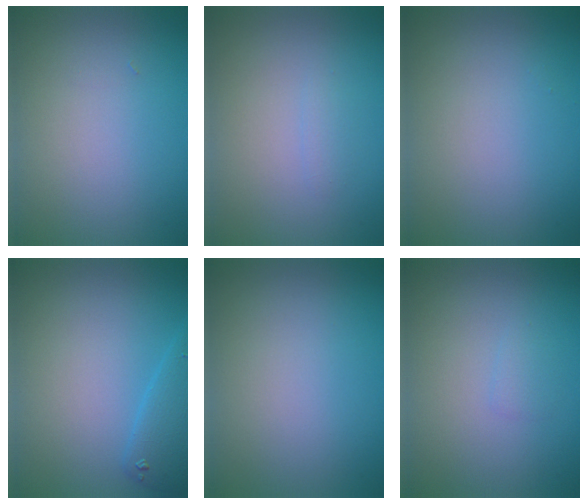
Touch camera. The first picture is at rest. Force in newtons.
{"total": 0.7, "press": 0.7, "slide": 0.0}
{"total": 0.0}
{"total": 2.9, "press": 2.9, "slide": 0.2}
{"total": 0.0}
{"total": 0.7, "press": 0.7, "slide": 0.1}